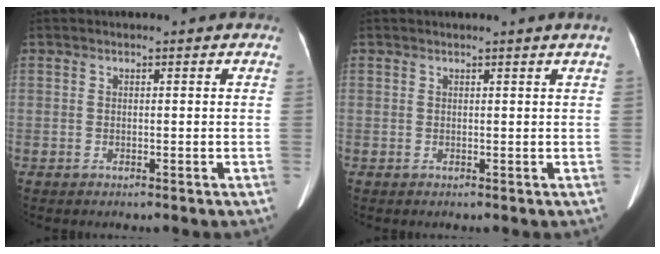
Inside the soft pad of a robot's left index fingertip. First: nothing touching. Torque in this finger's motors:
{"motor_torque": [0.92, -1.21, 0.00, 0.01]}